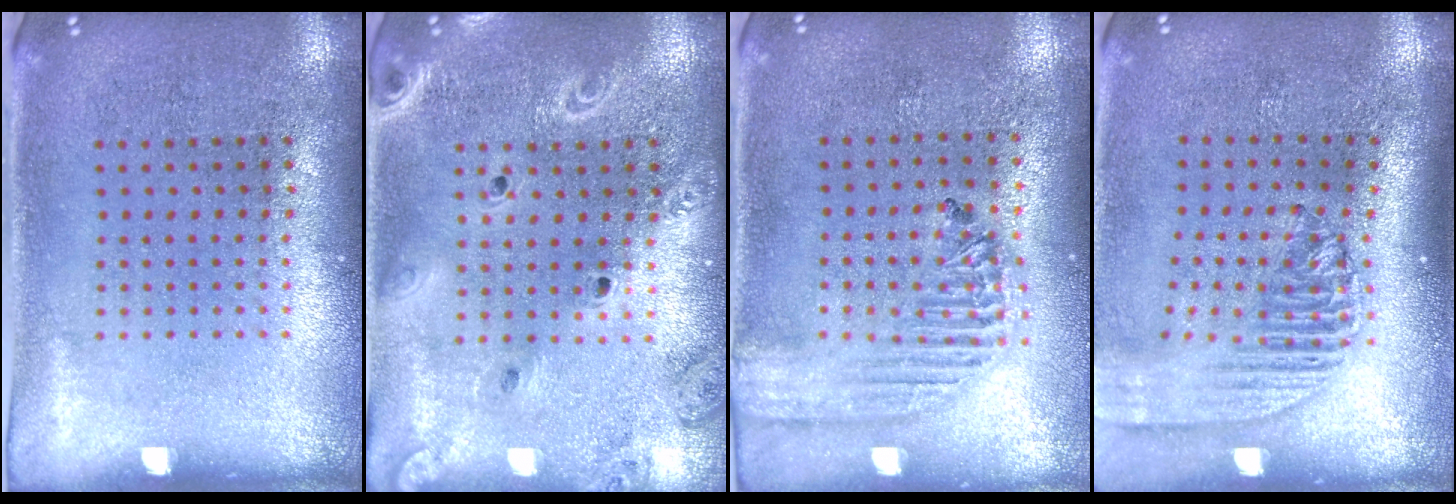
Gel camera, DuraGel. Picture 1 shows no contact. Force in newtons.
{"total": 2.2, "press": 2.0, "slide": 0.9}
{"total": 1.9, "press": 1.7, "slide": 0.8}
{"total": 2.2, "press": 1.7, "slide": 1.4}